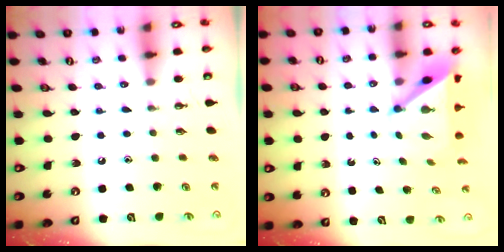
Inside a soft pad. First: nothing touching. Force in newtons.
{"total": 4.9, "press": 4.9, "slide": 0.3}